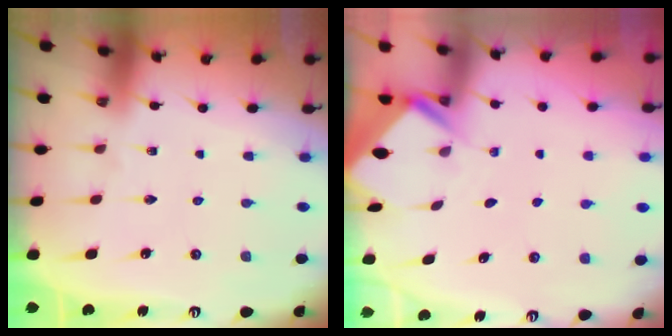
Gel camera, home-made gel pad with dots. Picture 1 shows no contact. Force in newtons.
{"total": 2.4, "press": 2.4, "slide": 0.1}